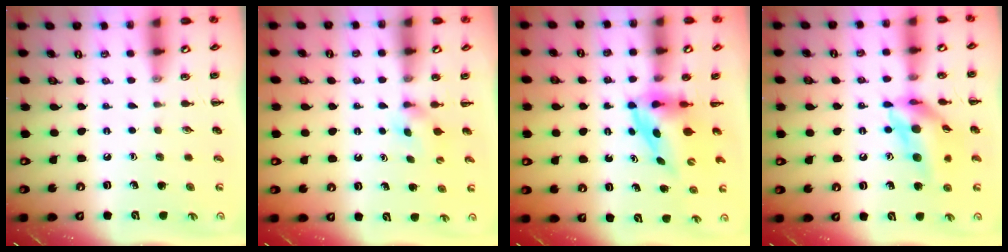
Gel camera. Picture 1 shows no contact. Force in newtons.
{"total": 3.0, "press": 2.8, "slide": 0.9}
{"total": 3.9, "press": 3.8, "slide": 0.8}
{"total": 13.8, "press": 13.0, "slide": 4.6}